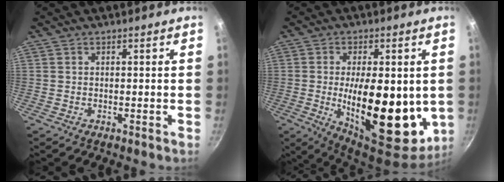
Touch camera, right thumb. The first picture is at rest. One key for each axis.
{"total": 20.7, "fx": -1.5, "fy": 9.3, "fz": 18.5, "tx": -0.259, "ty": -0.023, "tz": -0.014}